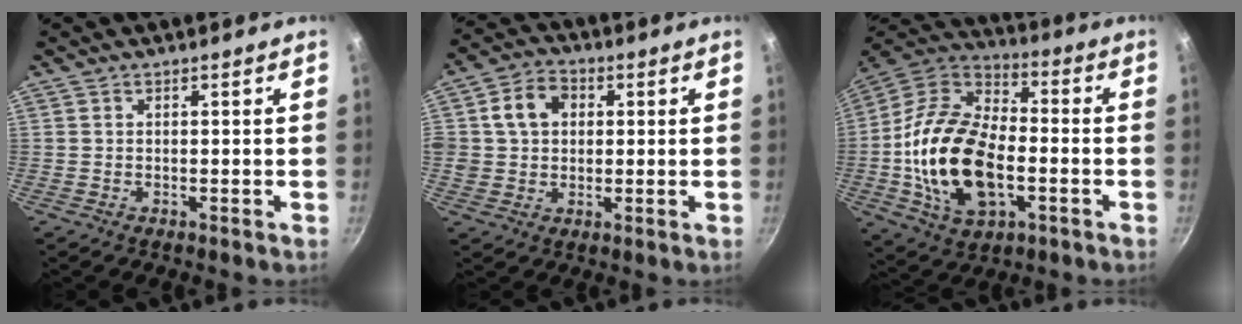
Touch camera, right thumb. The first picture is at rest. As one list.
[{"total": 8.3, "force": [1.8, 6.8, 4.4], "torque": [-0.053, 0.012, 0.022]}, {"total": 22.6, "force": [-4.0, 13.6, 17.7], "torque": [-0.322, 0.030, -0.076]}]